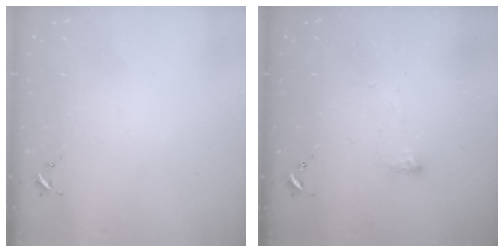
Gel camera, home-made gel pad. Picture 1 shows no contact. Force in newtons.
{"total": 2.8, "press": 2.7, "slide": 0.8}